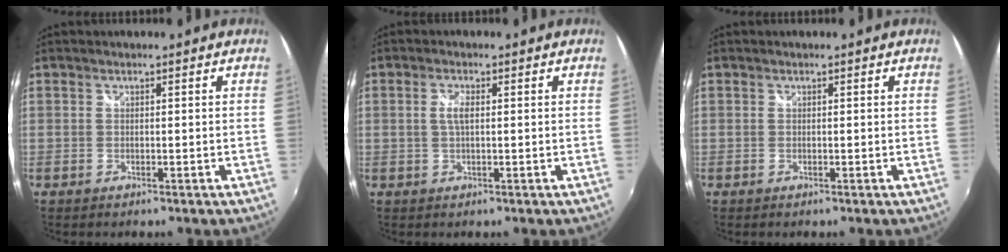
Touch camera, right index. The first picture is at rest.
{"total": 2.3, "force": [0.2, 0.8, 2.2], "torque": [-0.043, 0.001, 0.002]}
{"total": 0.0}